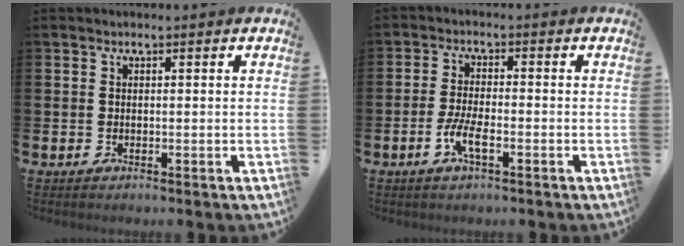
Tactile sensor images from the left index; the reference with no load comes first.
{"total": 3.8, "force": [-1.6, 1.0, 3.3], "torque": [-0.069, -0.001, -0.032]}